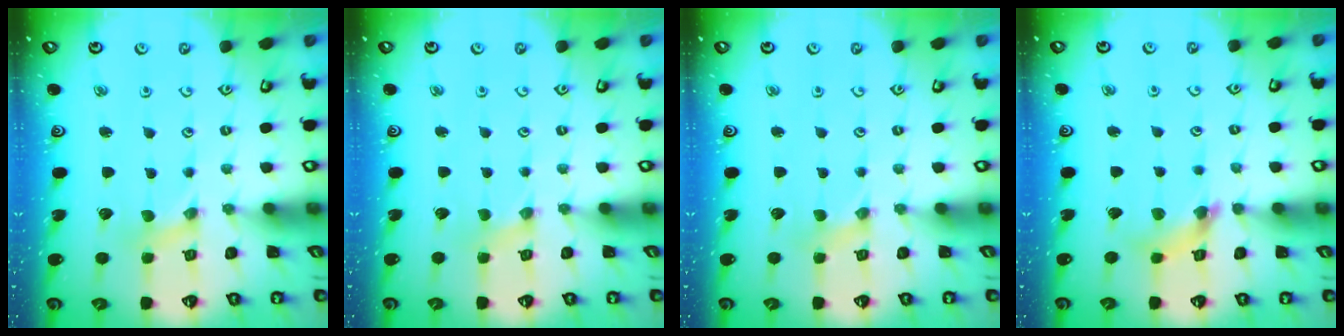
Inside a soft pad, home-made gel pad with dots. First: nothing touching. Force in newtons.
{"total": 0.0}
{"total": 0.0}
{"total": 6.2, "press": 6.2, "slide": 0.7}